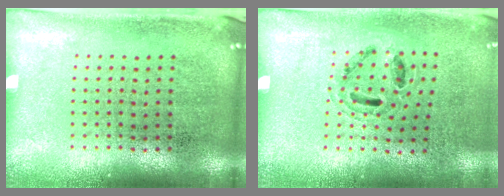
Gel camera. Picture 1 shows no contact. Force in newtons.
{"total": 0.8, "press": 0.8, "slide": 0.3}